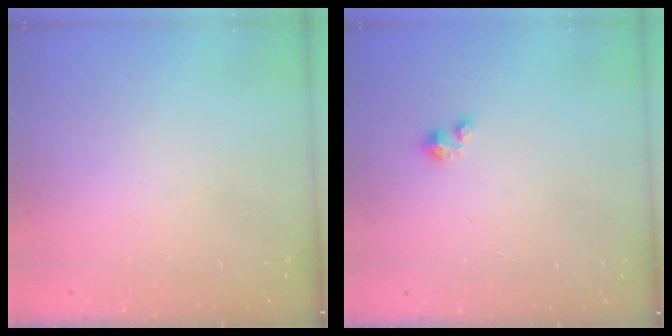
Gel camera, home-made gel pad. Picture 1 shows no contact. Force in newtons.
{"total": 1.5, "press": 1.5, "slide": 0.1}